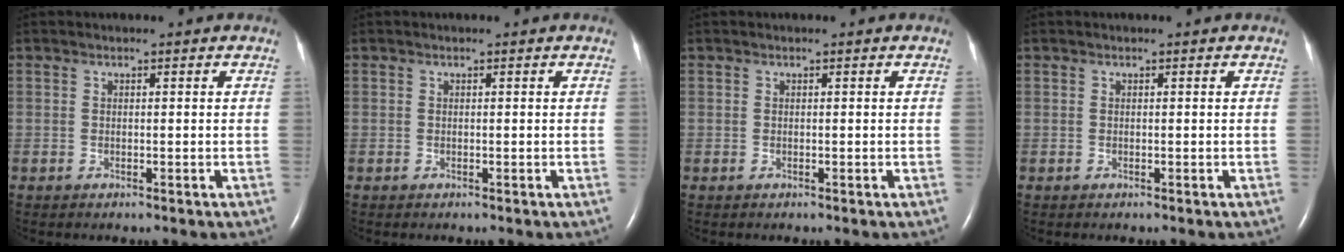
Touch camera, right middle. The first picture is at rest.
{"total": 0.0}
{"total": 0.0}
{"total": 0.0}